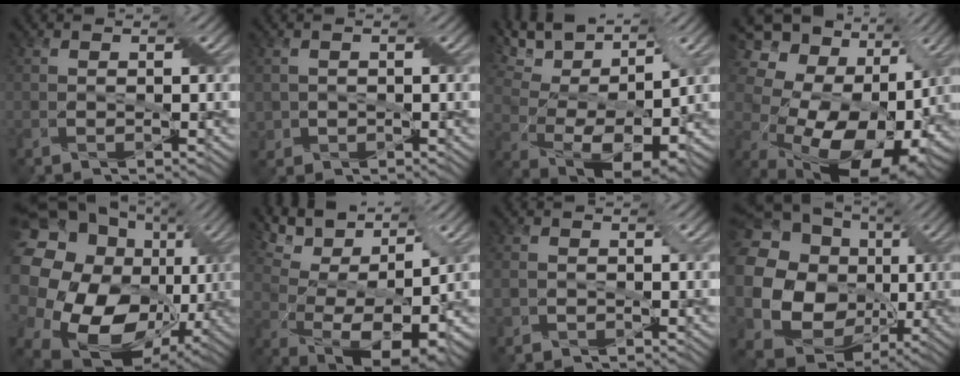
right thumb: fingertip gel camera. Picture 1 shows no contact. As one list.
[{"total": 1.7, "force": [-0.3, 1.7, 0.1], "torque": [-0.007, -0.003, -0.004]}, {"total": 13.8, "force": [7.9, 5.8, 9.6], "torque": [-0.214, 0.033, 0.136]}, {"total": 17.7, "force": [2.6, 12.8, 12.0], "torque": [-0.229, -0.003, 0.068]}, {"total": 23.2, "force": [2.1, 17.7, 14.8], "torque": [-0.335, -0.022, 0.046]}, {"total": 12.4, "force": [6.8, 5.3, 8.9], "torque": [-0.190, 0.028, 0.123]}, {"total": 2.2, "force": [-0.8, 1.7, 1.2], "torque": [-0.028, -0.002, -0.017]}, {"total": 23.7, "force": [2.9, 21.0, 10.7], "torque": [-0.303, 0.022, 0.045]}]